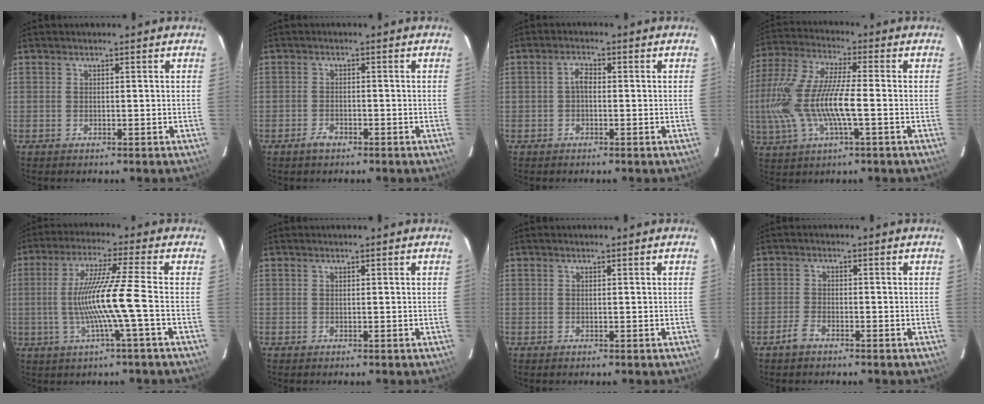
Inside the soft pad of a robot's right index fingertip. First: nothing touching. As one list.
[{"total": 2.3, "force": [-1.7, 1.1, 1.1], "torque": [-0.026, 0.001, -0.030]}, {"total": 1.8, "force": [-0.4, 1.1, 1.4], "torque": [-0.030, 0.009, -0.008]}, {"total": 17.7, "force": [-2.8, 4.4, 16.9], "torque": [-0.335, -0.012, -0.055]}, {"total": 11.1, "force": [-2.3, -1.9, 10.7], "torque": [-0.198, -0.007, -0.036]}, {"total": 0.0}, {"total": 0.0}, {"total": 2.9, "force": [-2.2, 1.1, 1.5], "torque": [-0.047, 0.002, -0.046]}]